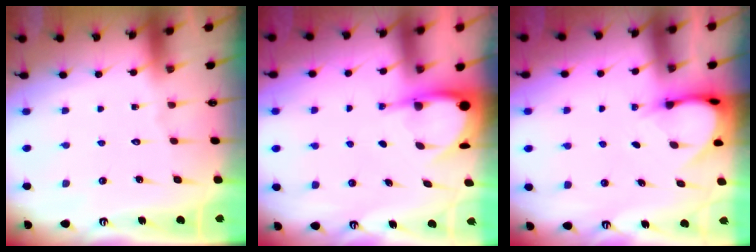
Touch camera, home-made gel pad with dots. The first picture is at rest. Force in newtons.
{"total": 5.0, "press": 4.9, "slide": 0.4}
{"total": 3.9, "press": 3.9, "slide": 0.4}